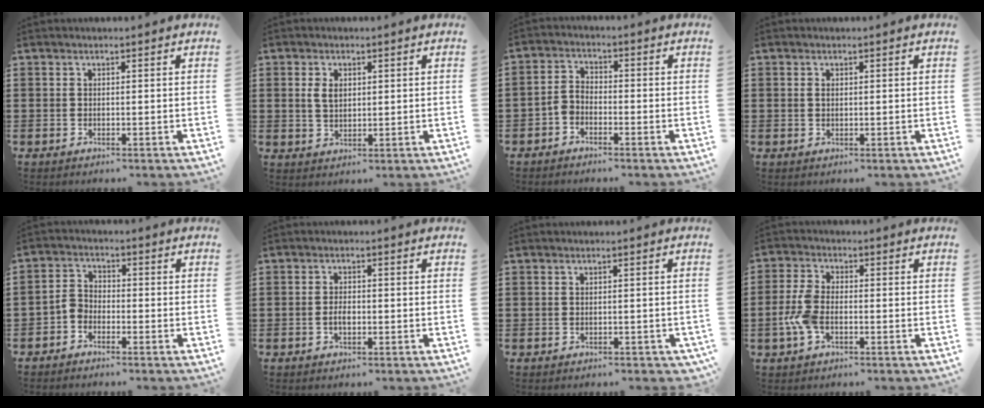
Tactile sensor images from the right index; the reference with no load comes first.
{"total": 2.8, "force": [0.6, 1.7, 2.1], "torque": [-0.046, 0.007, 0.010]}
{"total": 2.7, "force": [-2.2, 1.3, 0.8], "torque": [-0.026, 0.007, -0.048]}
{"total": 0.6, "force": [0.1, 0.3, 0.5], "torque": [-0.012, 0.000, 0.001]}
{"total": 2.8, "force": [-2.0, 1.7, 1.0], "torque": [-0.033, 0.008, -0.044]}
{"total": 2.0, "force": [-0.5, 1.0, 1.6], "torque": [-0.039, 0.000, -0.012]}
{"total": 0.5, "force": [-0.4, 0.2, 0.3], "torque": [-0.008, -0.003, -0.009]}
{"total": 5.4, "force": [-1.7, 2.8, 4.4], "torque": [-0.110, -0.004, -0.038]}